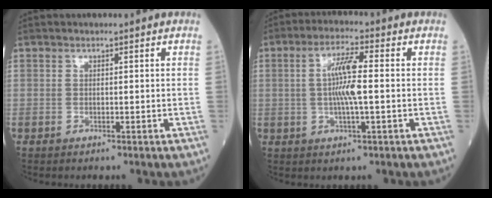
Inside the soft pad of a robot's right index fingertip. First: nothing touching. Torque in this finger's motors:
{"motor_torque": [1.91, 0.17, 0.96, 0.21]}